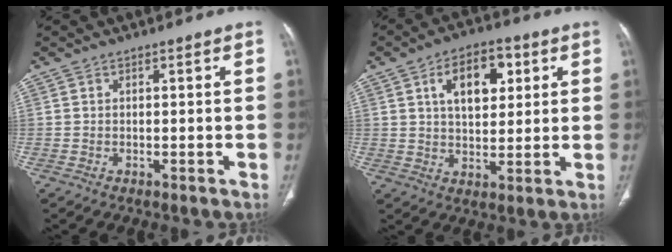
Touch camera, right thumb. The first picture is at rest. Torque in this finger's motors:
{"motor_torque": [-0.60, 1.52, 0.92, 0.14, 0.25]}